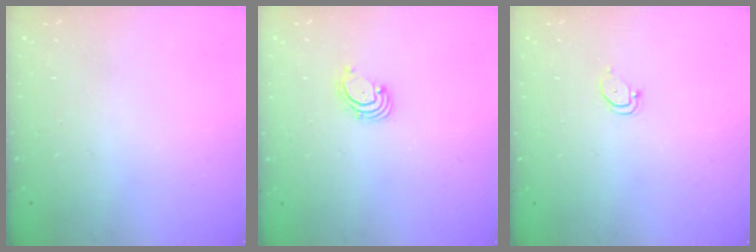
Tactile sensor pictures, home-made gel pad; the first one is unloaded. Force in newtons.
{"total": 1.9, "press": 1.8, "slide": 0.2}
{"total": 2.4, "press": 2.4, "slide": 0.2}